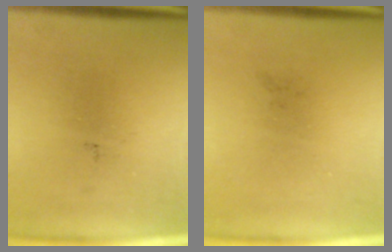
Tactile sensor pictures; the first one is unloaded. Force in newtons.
{"total": 0.0}